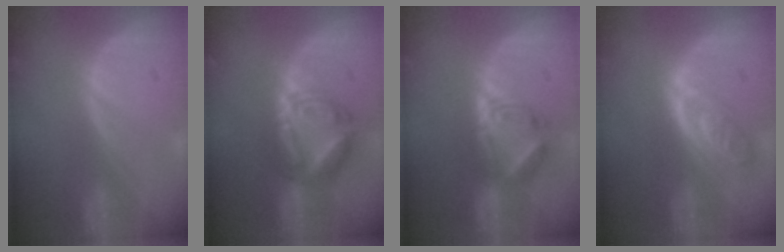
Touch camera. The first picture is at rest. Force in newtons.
{"total": 7.3, "press": 7.3, "slide": 0.6}
{"total": 5.8, "press": 5.7, "slide": 1.2}
{"total": 5.0, "press": 4.9, "slide": 0.4}